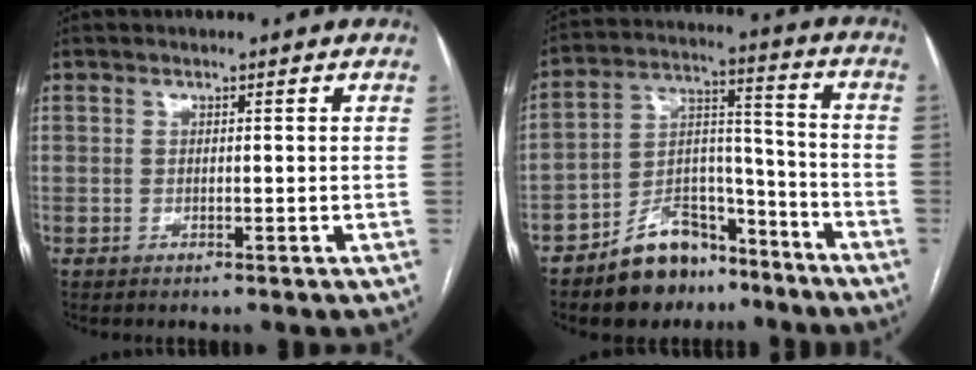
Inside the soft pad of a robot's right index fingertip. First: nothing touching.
{"total": 12.1, "force": [-9.1, 6.1, 5.2], "torque": [-0.088, 0.038, -0.153]}